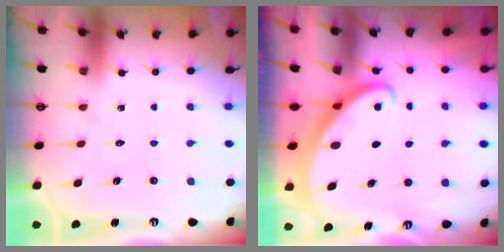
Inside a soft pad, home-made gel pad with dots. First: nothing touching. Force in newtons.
{"total": 2.6, "press": 2.6, "slide": 0.2}